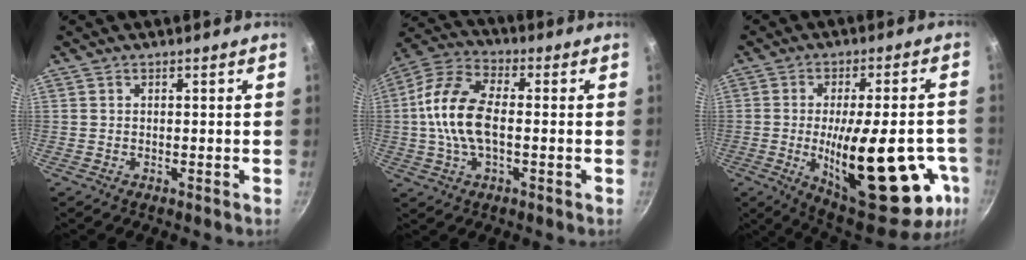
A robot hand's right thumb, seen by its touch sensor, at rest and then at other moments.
{"total": 13.5, "force": [-0.4, 7.1, 11.4], "torque": [-0.224, 0.032, -0.025]}
{"total": 28.2, "force": [-7.5, 10.7, 25.0], "torque": [-0.322, -0.002, -0.091]}